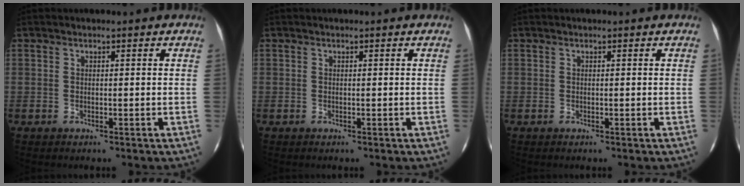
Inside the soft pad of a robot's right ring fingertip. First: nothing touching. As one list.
[{"total": 0.0}, {"total": 0.0}]